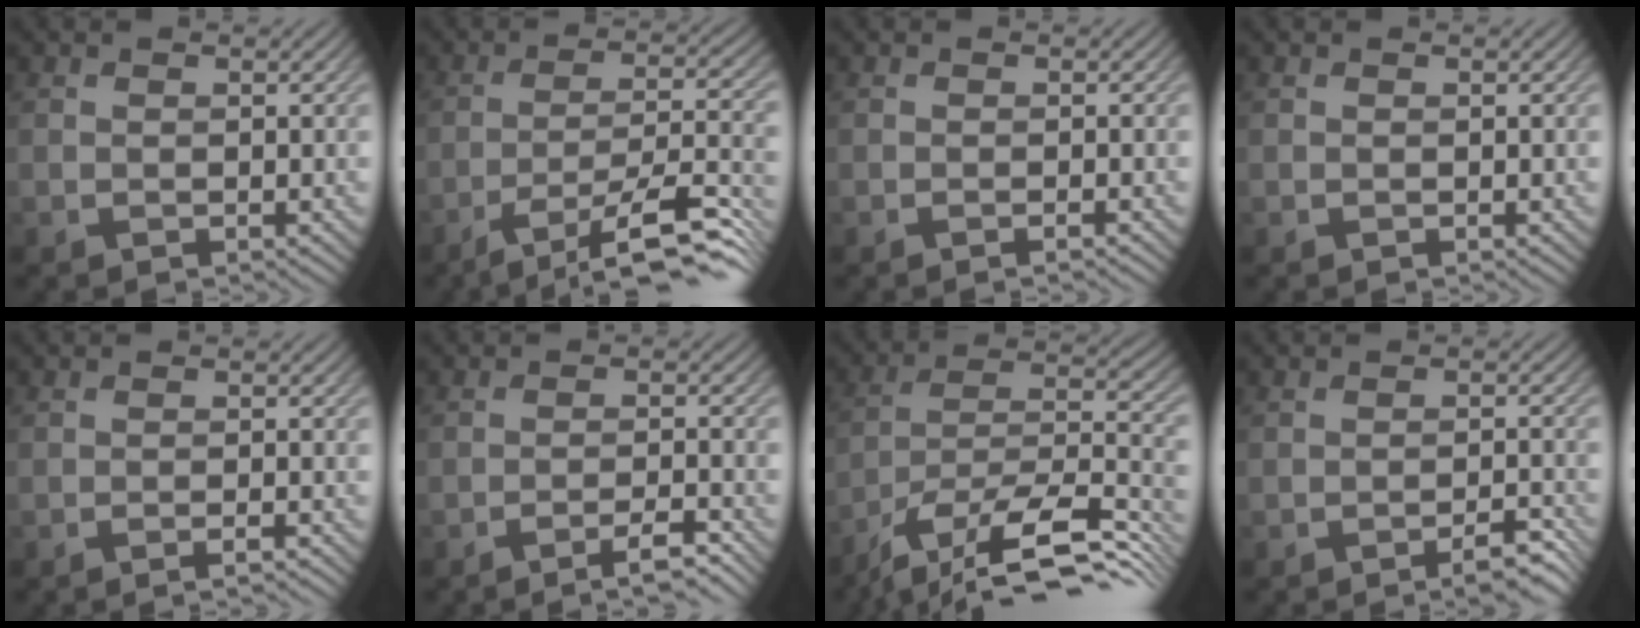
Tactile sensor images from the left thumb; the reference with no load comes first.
{"total": 12.2, "force": [-8.5, 2.5, 8.3], "torque": [-0.152, 0.003, -0.134]}
{"total": 0.9, "force": [-0.6, 0.1, 0.7], "torque": [-0.010, 0.002, -0.015]}
{"total": 0.0}
{"total": 1.6, "force": [-1.1, 0.2, 1.2], "torque": [-0.013, 0.005, -0.026]}
{"total": 4.3, "force": [-3.2, 0.5, 2.8], "torque": [-0.041, 0.013, -0.060]}
{"total": 17.1, "force": [-12.6, 5.1, 10.3], "torque": [-0.204, -0.016, -0.206]}
{"total": 3.6, "force": [-2.7, 0.6, 2.4], "torque": [-0.035, 0.005, -0.039]}